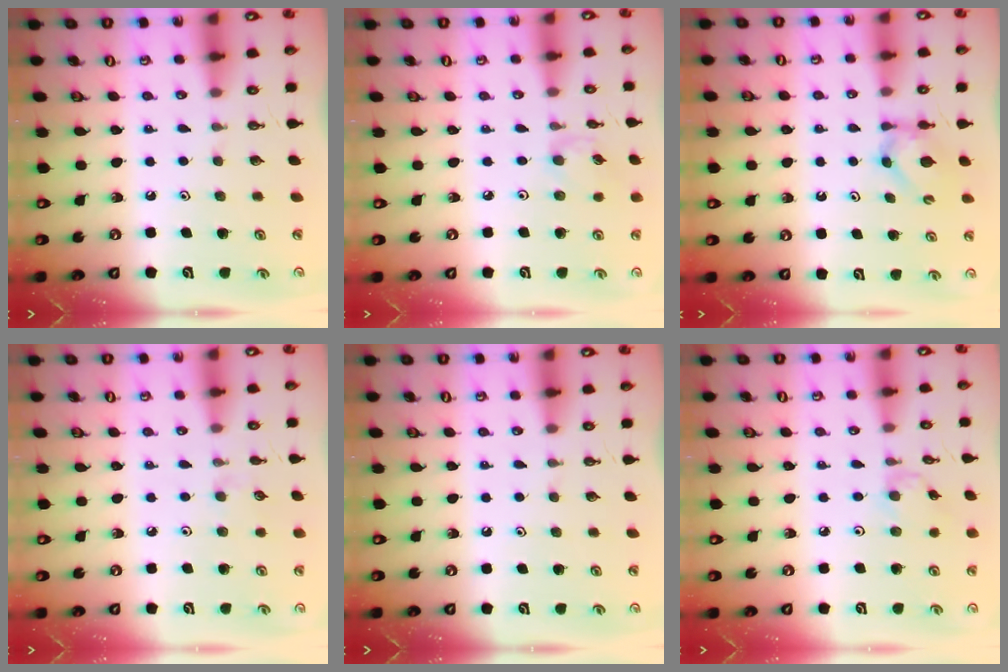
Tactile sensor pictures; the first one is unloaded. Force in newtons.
{"total": 2.6, "press": 2.6, "slide": 0.4}
{"total": 3.9, "press": 3.8, "slide": 0.8}
{"total": 1.9, "press": 1.8, "slide": 0.3}
{"total": 0.0}
{"total": 1.5, "press": 1.4, "slide": 0.4}